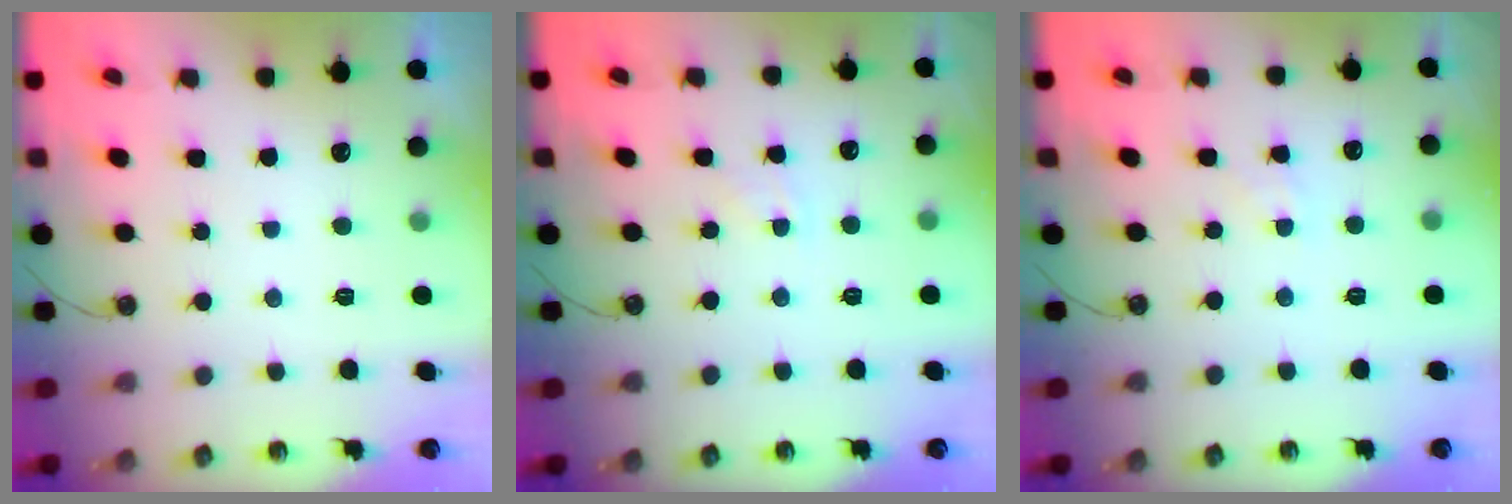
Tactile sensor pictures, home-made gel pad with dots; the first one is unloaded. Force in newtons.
{"total": 2.8, "press": 2.8, "slide": 0.4}
{"total": 2.4, "press": 2.4, "slide": 0.2}